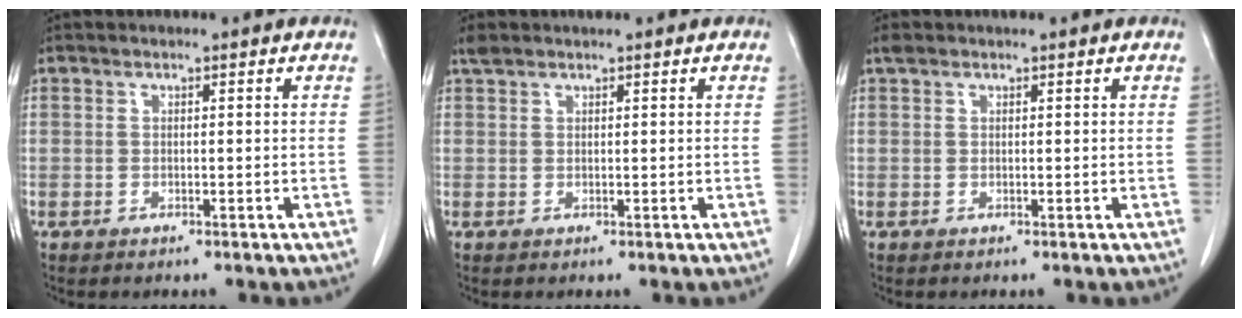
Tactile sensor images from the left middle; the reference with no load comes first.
{"total": 1.8, "force": [1.6, 0.3, 0.6], "torque": [-0.017, 0.014, 0.032]}
{"total": 1.2, "force": [1.1, 0.4, 0.5], "torque": [-0.017, 0.018, 0.021]}